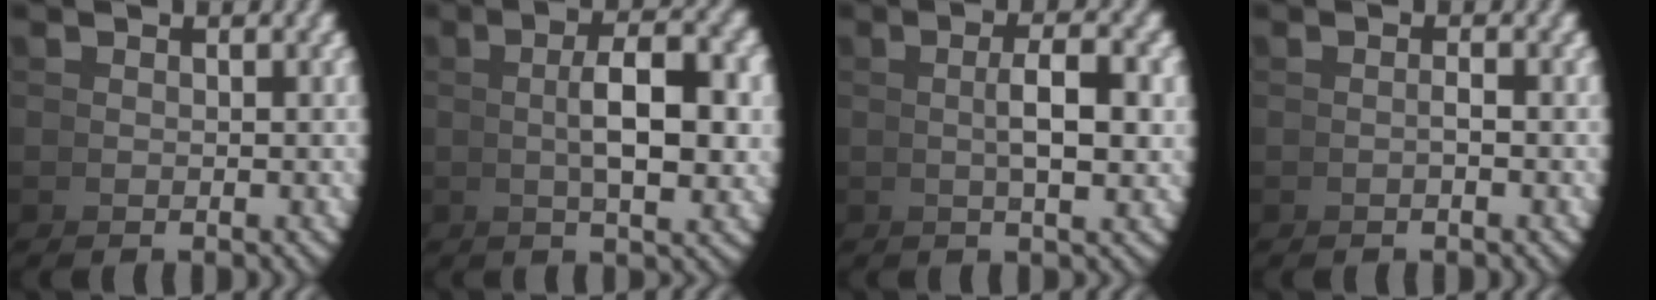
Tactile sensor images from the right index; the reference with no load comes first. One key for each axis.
{"total": 6.2, "fx": 1.5, "fy": 1.8, "fz": 5.7, "tx": -0.066, "ty": 0.017, "tz": 0.018}
{"total": 3.6, "fx": 1.0, "fy": 0.5, "fz": 3.4, "tx": -0.042, "ty": 0.012, "tz": 0.013}
{"total": 0.8, "fx": -0.5, "fy": -0.1, "fz": 0.5, "tx": -0.008, "ty": 0.006, "tz": -0.008}